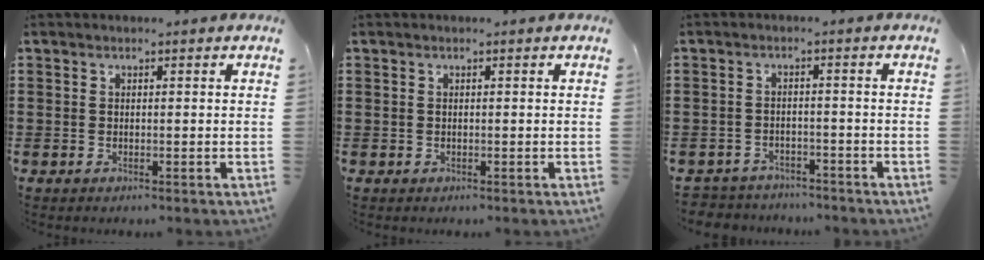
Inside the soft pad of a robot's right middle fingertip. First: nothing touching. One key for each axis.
{"total": 0.0}
{"total": 2.7, "fx": -2.7, "fy": 0.5, "fz": -0.4, "tx": -0.002, "ty": 0.000, "tz": -0.061}